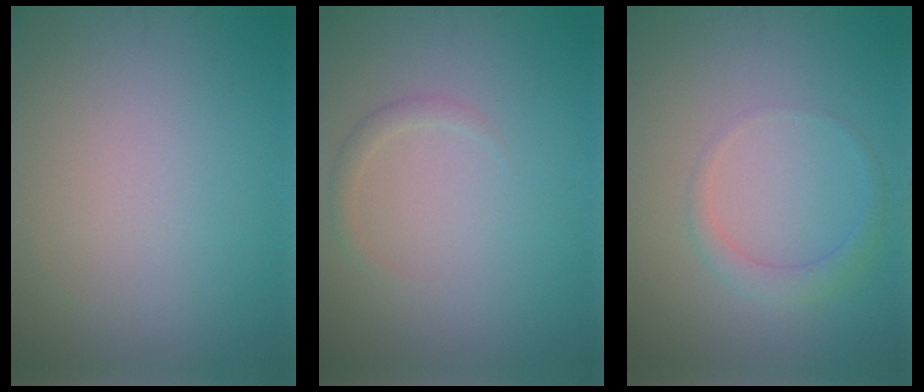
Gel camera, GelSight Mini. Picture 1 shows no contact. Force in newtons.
{"total": 1.0, "press": 1.0, "slide": 0.1}
{"total": 1.8, "press": 1.8, "slide": 0.1}